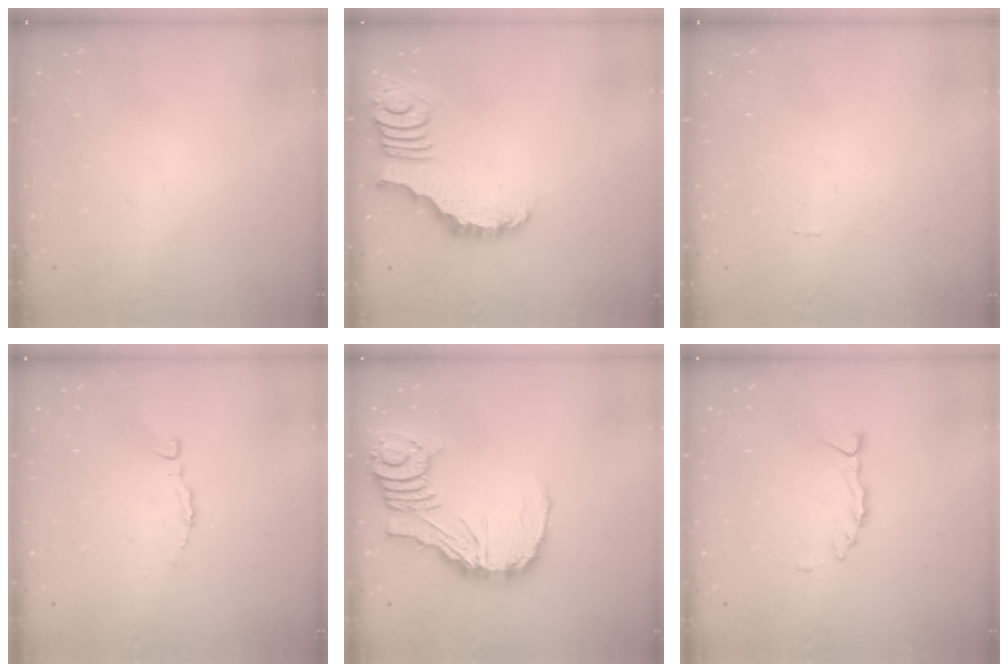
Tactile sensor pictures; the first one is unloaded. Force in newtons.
{"total": 2.8, "press": 2.7, "slide": 0.5}
{"total": 0.7, "press": 0.7, "slide": 0.0}
{"total": 2.2, "press": 2.2, "slide": 0.2}
{"total": 14.8, "press": 14.7, "slide": 2.0}
{"total": 2.4, "press": 2.4, "slide": 0.3}